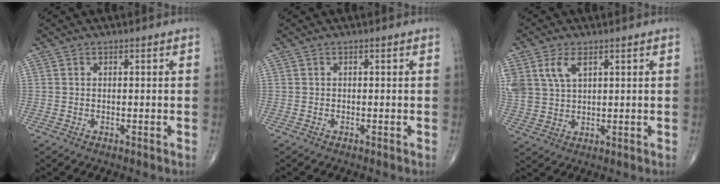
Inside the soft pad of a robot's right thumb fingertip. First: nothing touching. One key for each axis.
{"total": 0.0}
{"total": 8.3, "fx": 3.7, "fy": 4.8, "fz": 5.7, "tx": -0.125, "ty": -0.002, "tz": 0.082}